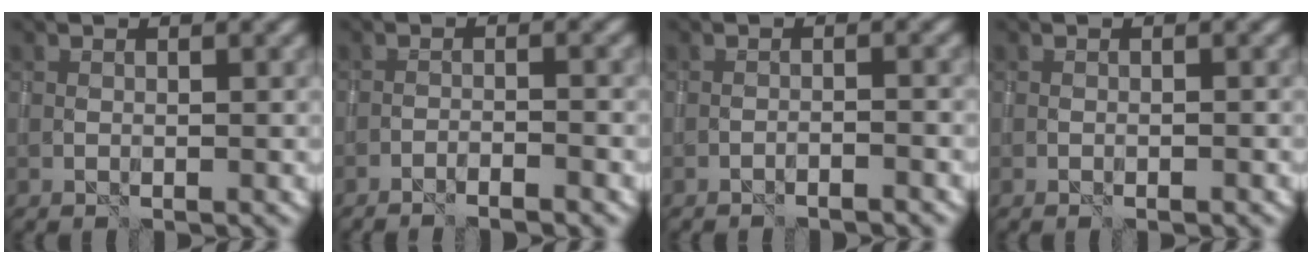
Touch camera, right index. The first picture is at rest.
{"total": 2.5, "force": [-2.1, 0.3, 1.3], "torque": [-0.022, 0.006, -0.039]}
{"total": 1.3, "force": [-1.2, 0.1, 0.6], "torque": [-0.007, 0.006, -0.024]}
{"total": 0.6, "force": [-0.5, 0.1, 0.4], "torque": [-0.005, 0.000, -0.007]}